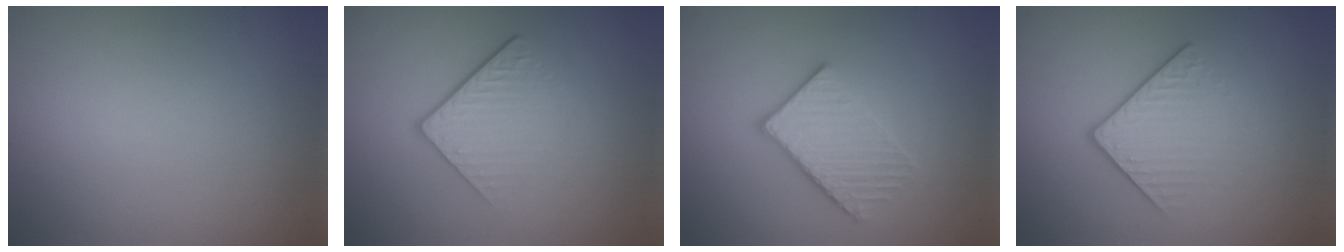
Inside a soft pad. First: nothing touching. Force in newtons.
{"total": 4.2, "press": 2.6, "slide": 3.3}
{"total": 3.4, "press": 3.1, "slide": 1.2}
{"total": 4.2, "press": 2.7, "slide": 3.3}